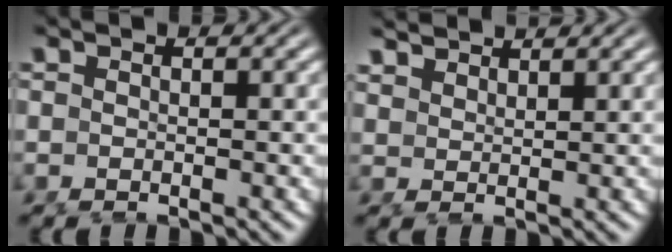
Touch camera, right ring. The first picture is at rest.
{"total": 2.8, "force": [2.7, -0.3, 0.2], "torque": [0.006, 0.000, 0.059]}